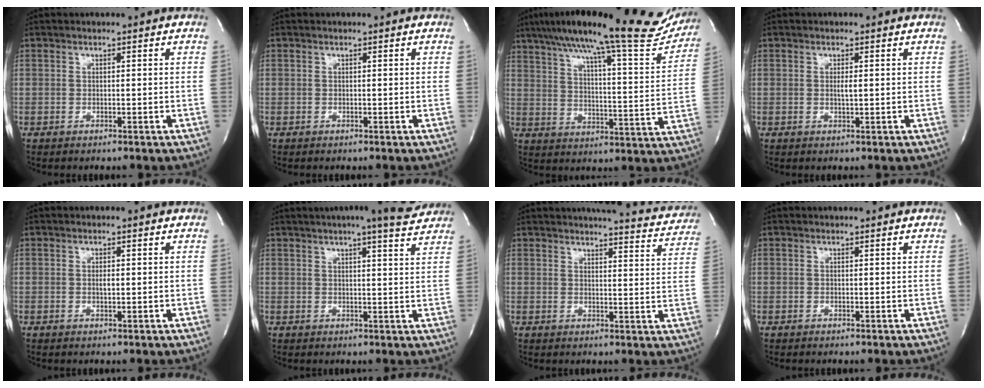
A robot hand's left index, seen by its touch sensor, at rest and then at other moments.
{"total": 0.0}
{"total": 26.9, "force": [22.8, 2.8, 14.0], "torque": [-0.220, -0.029, 0.300]}
{"total": 1.1, "force": [0.0, 0.1, 1.1], "torque": [-0.024, -0.003, 0.000]}
{"total": 1.0, "force": [-0.1, 0.3, 0.9], "torque": [-0.017, -0.003, -0.001]}
{"total": 10.0, "force": [8.5, 0.6, 5.2], "torque": [-0.073, 0.003, 0.094]}
{"total": 13.8, "force": [13.1, 1.9, 3.7], "torque": [-0.034, -0.042, 0.133]}
{"total": 0.0}